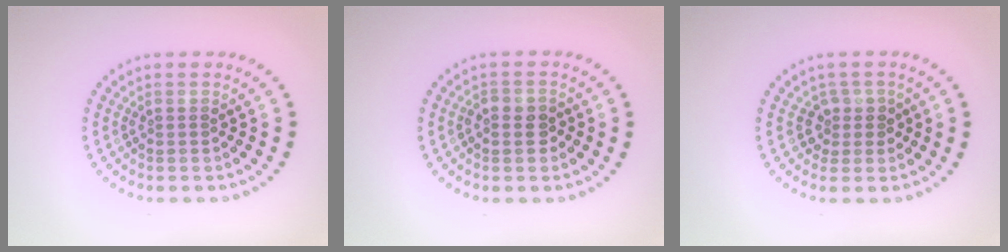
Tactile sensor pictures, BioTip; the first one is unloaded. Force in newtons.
{"total": 2.0, "press": 1.9, "slide": 0.5}
{"total": 2.0, "press": 1.5, "slide": 1.2}